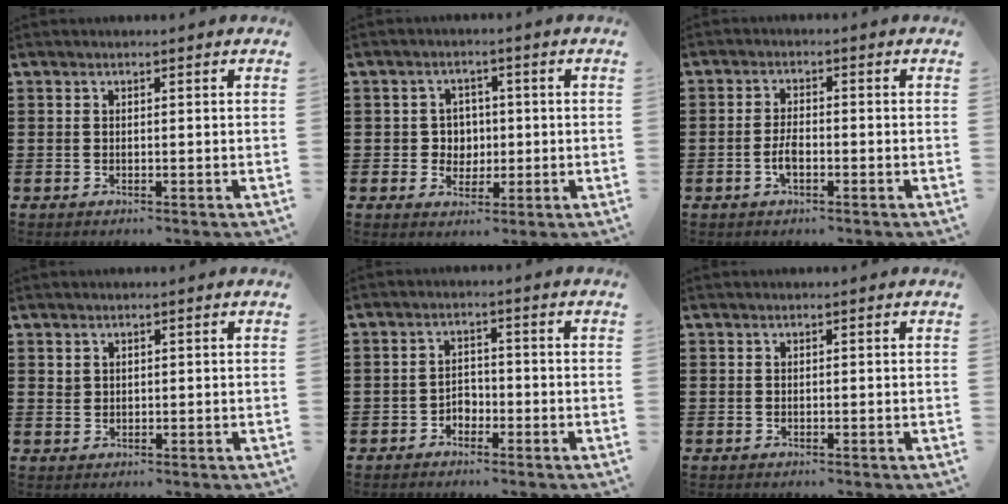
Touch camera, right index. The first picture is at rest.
{"total": 3.6, "force": [-0.1, 3.4, 0.9], "torque": [-0.033, 0.011, -0.006]}
{"total": 3.2, "force": [-1.2, 1.3, 2.7], "torque": [-0.064, 0.000, -0.026]}
{"total": 1.3, "force": [0.8, 0.9, 0.2], "torque": [-0.006, 0.003, 0.017]}
{"total": 2.1, "force": [-1.5, 1.4, 0.5], "torque": [-0.017, 0.003, -0.034]}
{"total": 0.0}